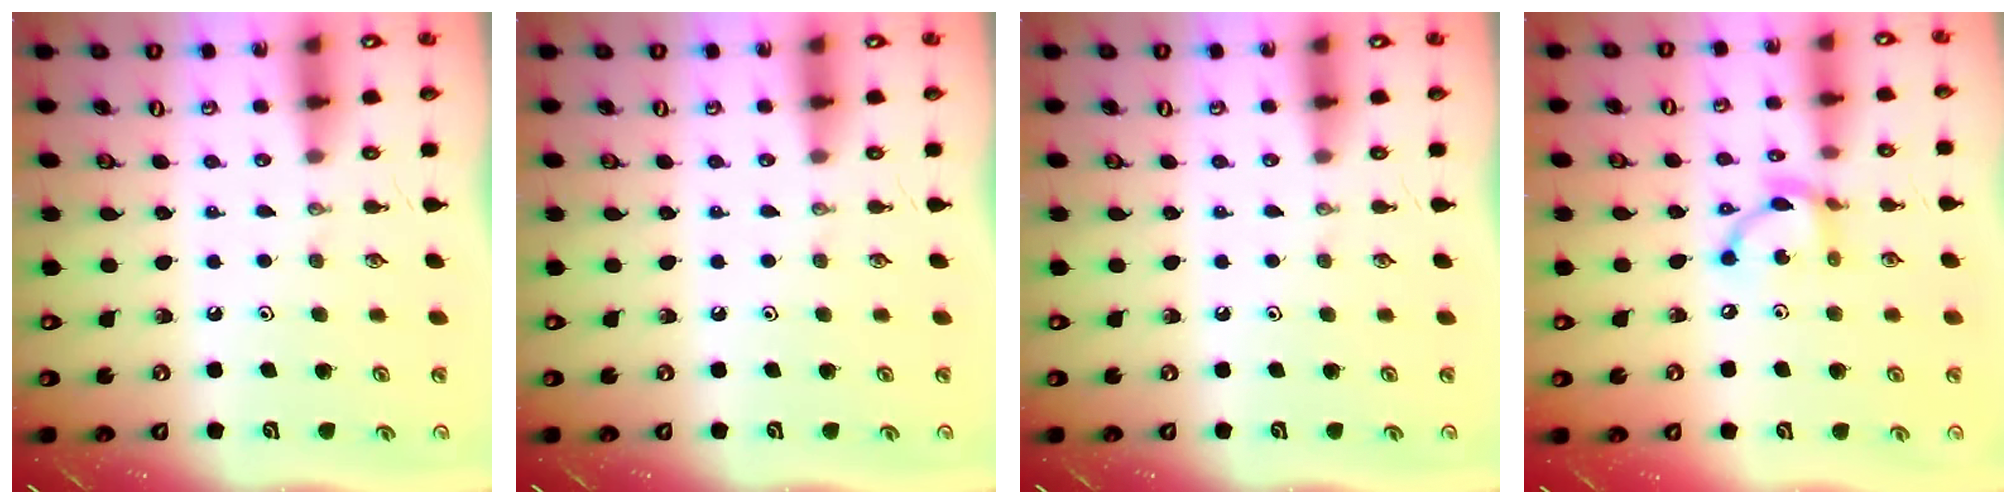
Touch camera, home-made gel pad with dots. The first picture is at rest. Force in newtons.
{"total": 0.0}
{"total": 0.0}
{"total": 9.8, "press": 9.8, "slide": 0.5}